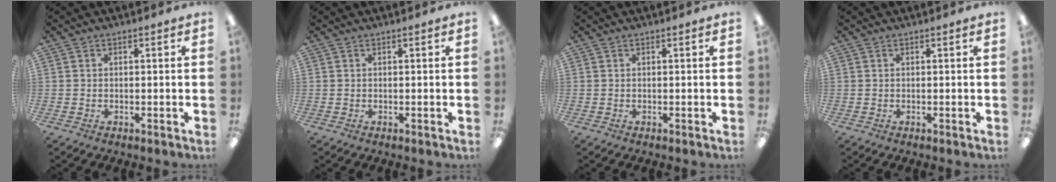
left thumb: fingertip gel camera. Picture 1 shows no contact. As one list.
[{"total": 0.0}, {"total": 0.0}, {"total": 0.0}]